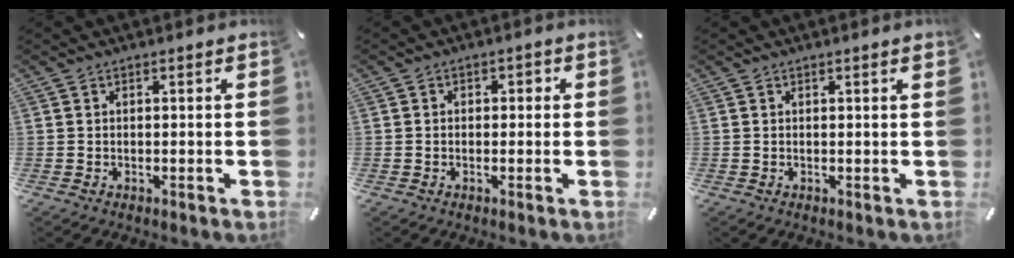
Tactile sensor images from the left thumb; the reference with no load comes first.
{"total": 1.6, "force": [-0.4, 1.3, 0.9], "torque": [-0.018, 0.008, -0.010]}
{"total": 1.0, "force": [0.5, 0.0, 0.8], "torque": [-0.014, -0.001, 0.008]}